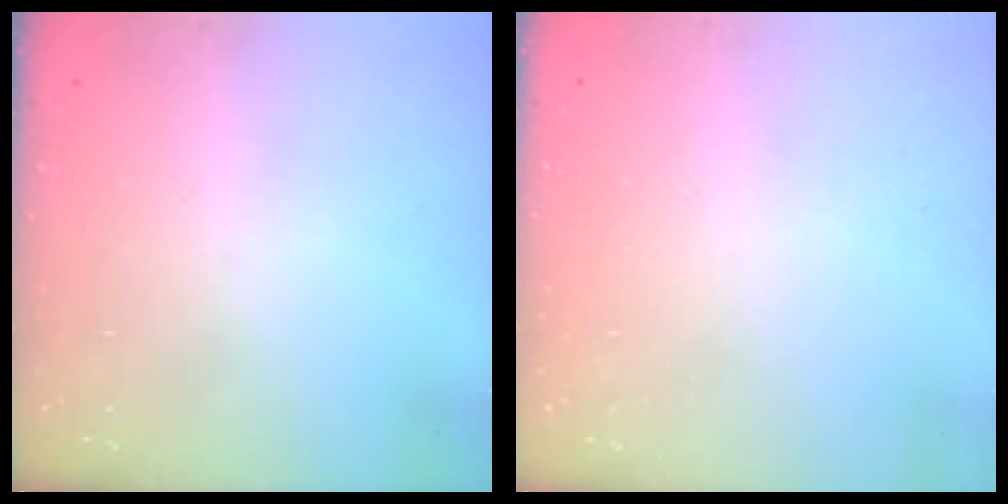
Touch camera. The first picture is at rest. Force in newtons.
{"total": 2.5, "press": 2.5, "slide": 0.2}